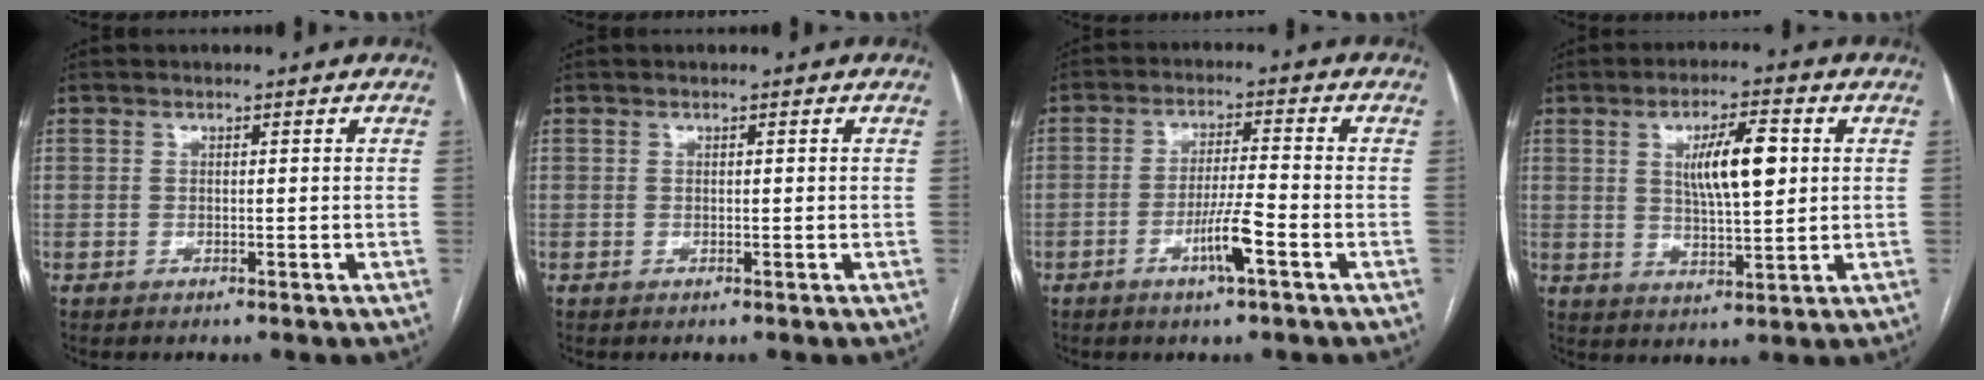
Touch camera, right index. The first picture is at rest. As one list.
[{"total": 0.0}, {"total": 6.1, "force": [-2.8, 0.0, 5.5], "torque": [-0.104, -0.006, -0.052]}, {"total": 8.4, "force": [2.1, 1.8, 7.9], "torque": [-0.139, 0.004, 0.040]}]